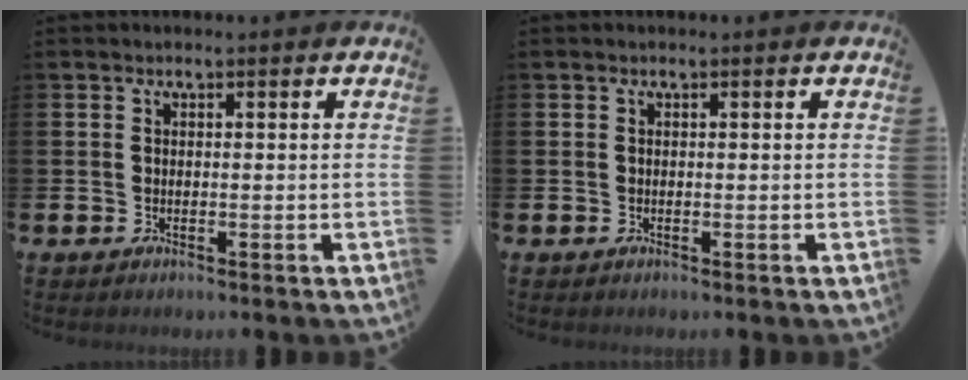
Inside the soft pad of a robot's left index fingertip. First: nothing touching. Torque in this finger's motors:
{"motor_torque": [0.16, -0.17, 0.00, 0.02]}